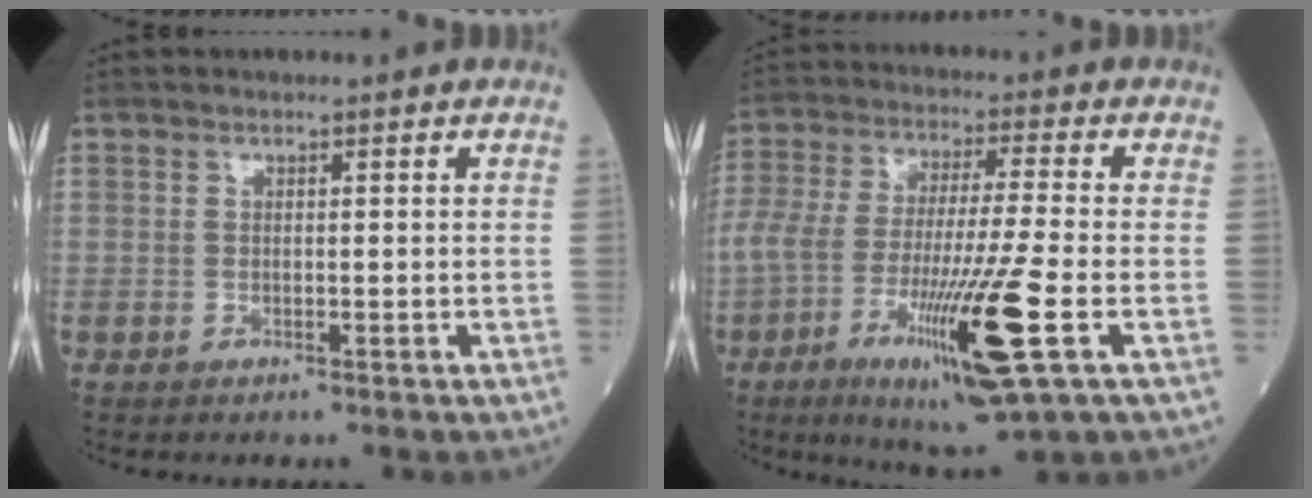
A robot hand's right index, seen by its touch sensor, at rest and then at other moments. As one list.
[{"total": 18.0, "force": [-6.9, 0.9, 16.6], "torque": [-0.338, -0.036, -0.124]}]